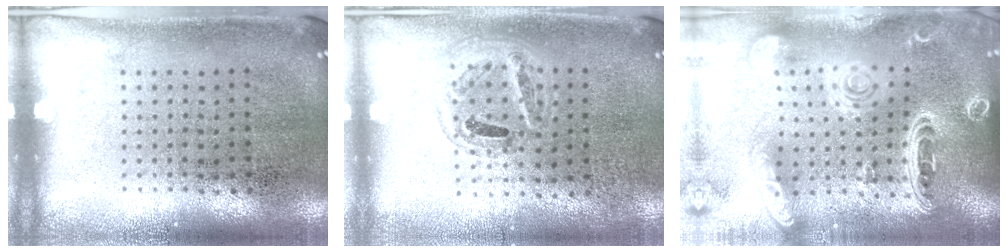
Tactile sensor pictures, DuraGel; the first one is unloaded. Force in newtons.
{"total": 0.9, "press": 0.9, "slide": 0.1}
{"total": 3.7, "press": 3.0, "slide": 2.2}